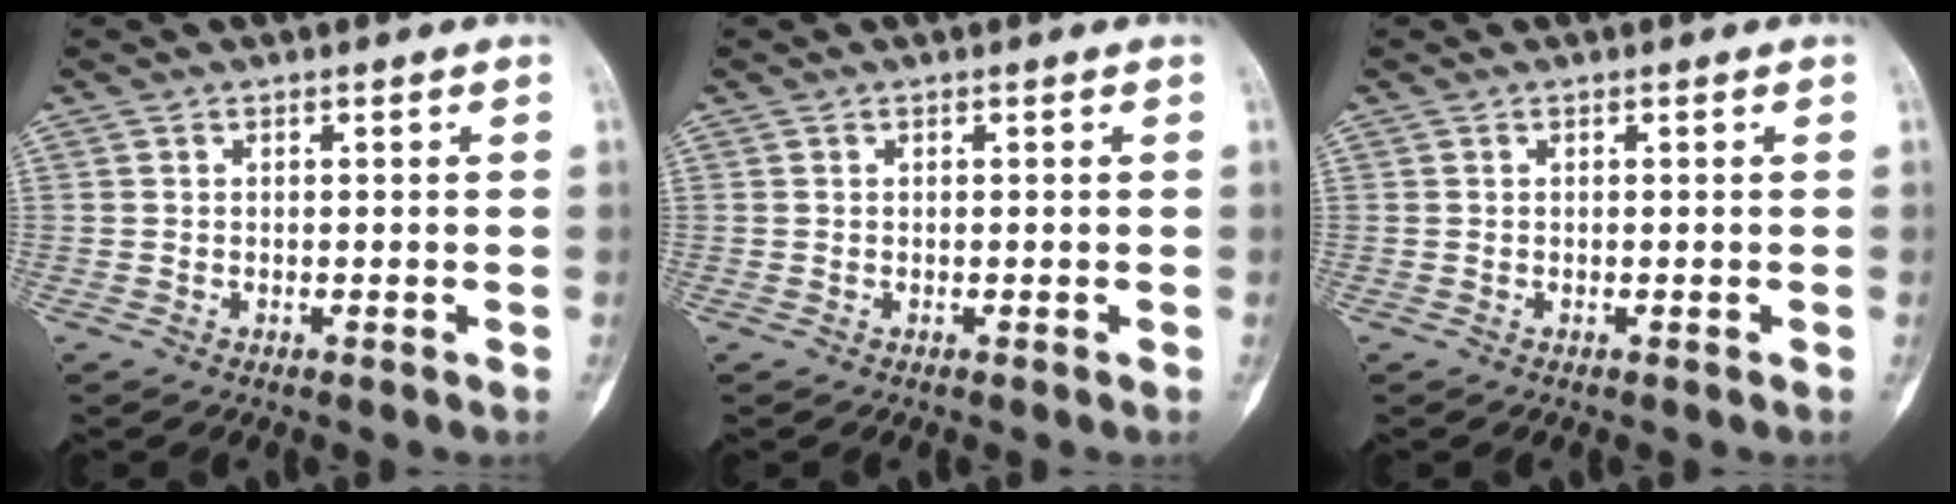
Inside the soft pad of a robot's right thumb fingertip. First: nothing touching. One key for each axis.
{"total": 0.0}
{"total": 0.0}